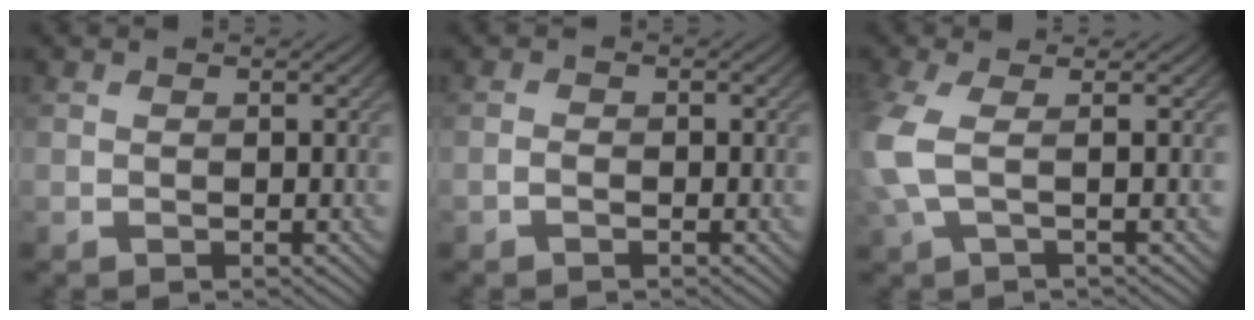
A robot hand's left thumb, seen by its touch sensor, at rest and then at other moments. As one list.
[{"total": 0.9, "force": [-0.6, 0.3, 0.5], "torque": [-0.010, 0.002, -0.013]}, {"total": 5.1, "force": [0.2, 1.6, 4.9], "torque": [-0.120, 0.004, -0.004]}]